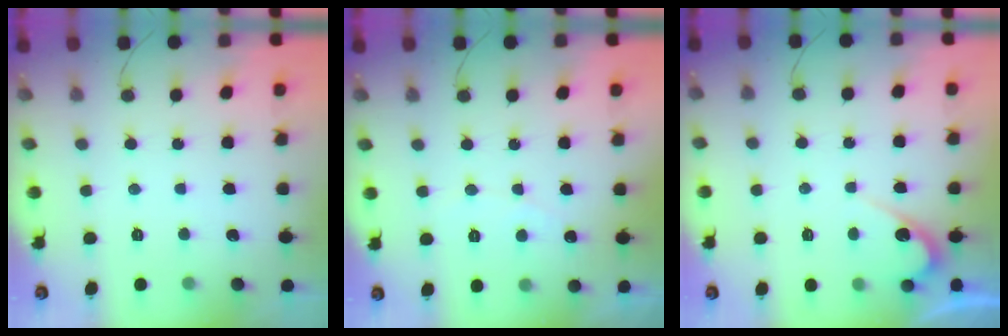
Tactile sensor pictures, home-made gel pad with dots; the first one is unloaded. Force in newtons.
{"total": 2.4, "press": 2.4, "slide": 0.1}
{"total": 4.4, "press": 4.4, "slide": 0.3}